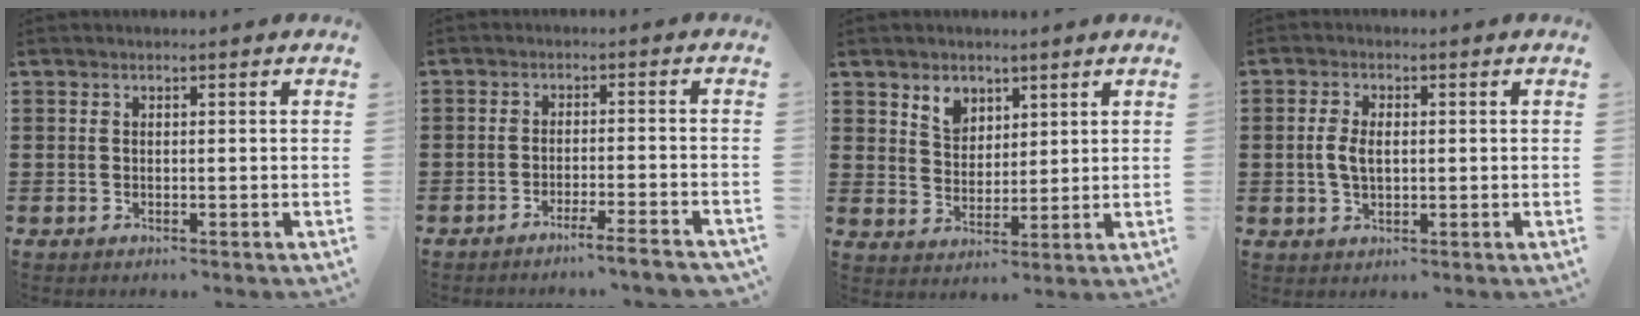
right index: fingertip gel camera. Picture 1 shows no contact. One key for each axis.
{"total": 3.6, "fx": -3.2, "fy": -0.5, "fz": 1.3, "tx": -0.020, "ty": -0.006, "tz": -0.063}
{"total": 4.2, "fx": 2.9, "fy": 3.0, "fz": 0.6, "tx": -0.028, "ty": 0.008, "tz": 0.054}
{"total": 3.5, "fx": 0.0, "fy": 1.9, "fz": 2.9, "tx": -0.072, "ty": 0.002, "tz": -0.006}